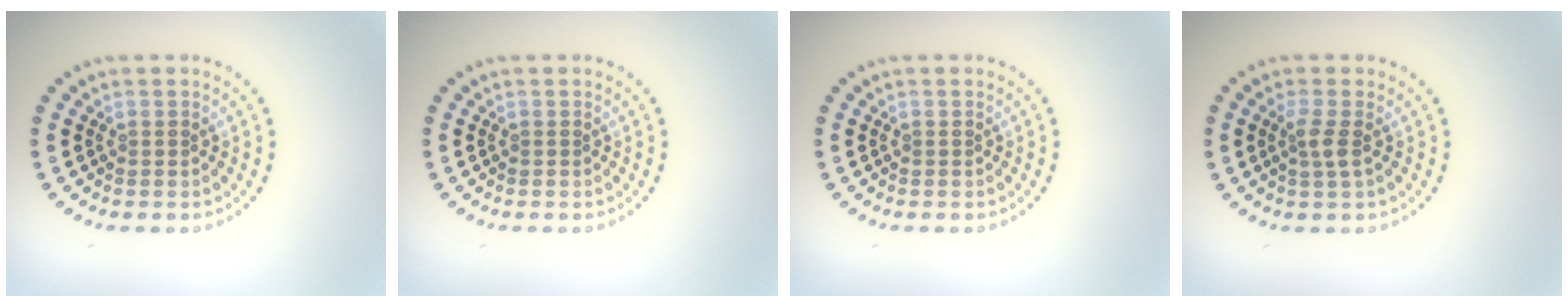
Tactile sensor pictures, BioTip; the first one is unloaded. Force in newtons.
{"total": 0.0}
{"total": 0.0}
{"total": 1.7, "press": 1.4, "slide": 1.0}